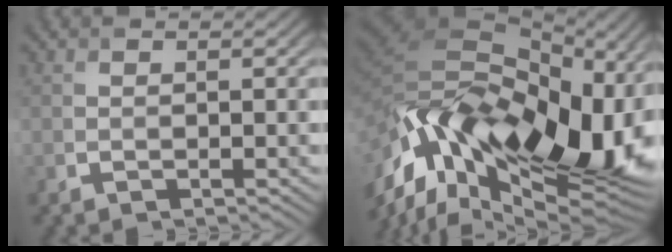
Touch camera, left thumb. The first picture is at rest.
{"total": 20.2, "force": [-5.1, 11.7, 15.7], "torque": [-0.304, -0.038, -0.084]}